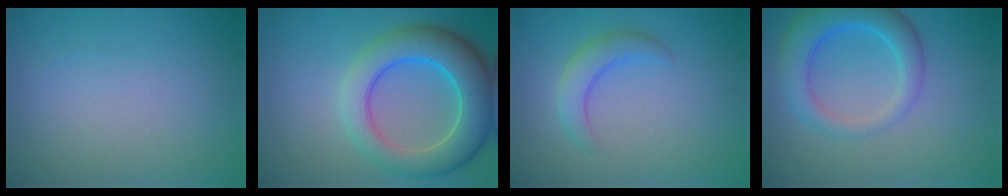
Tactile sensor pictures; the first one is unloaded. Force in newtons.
{"total": 7.2, "press": 7.2, "slide": 0.6}
{"total": 2.9, "press": 2.9, "slide": 0.1}
{"total": 5.4, "press": 5.4, "slide": 0.2}